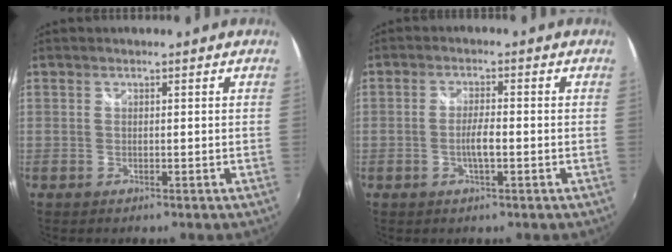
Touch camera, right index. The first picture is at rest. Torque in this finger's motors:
{"motor_torque": [0.57, -0.06, 0.27, 0.07]}